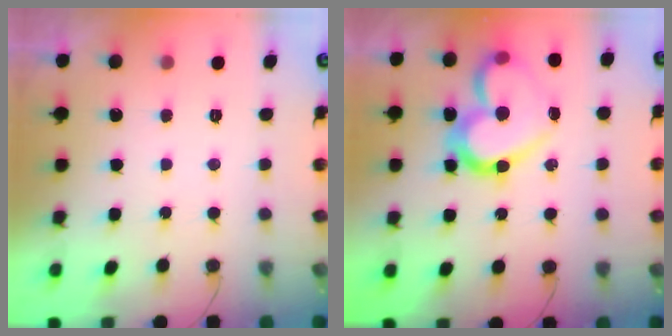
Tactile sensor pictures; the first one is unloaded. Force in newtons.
{"total": 16.1, "press": 16.1, "slide": 1.4}